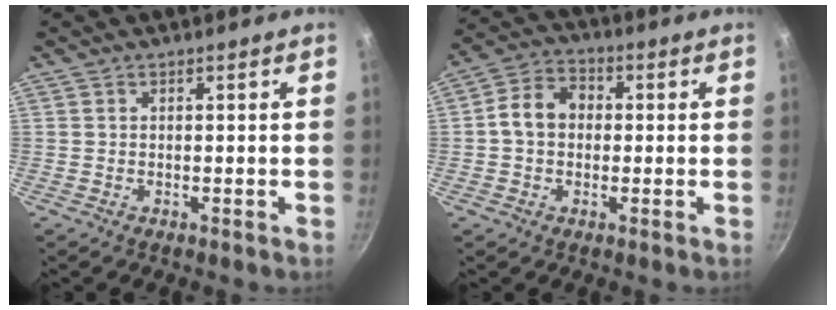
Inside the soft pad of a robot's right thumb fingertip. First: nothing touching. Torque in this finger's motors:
{"motor_torque": [-0.53, 0.35, 0.57, -0.40, 0.04]}